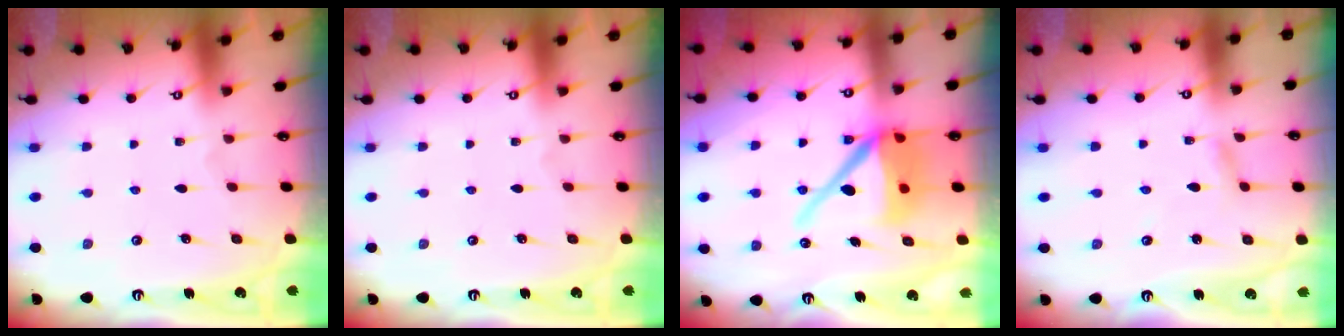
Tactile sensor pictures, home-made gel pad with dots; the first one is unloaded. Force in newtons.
{"total": 0.0}
{"total": 13.9, "press": 13.7, "slide": 1.9}
{"total": 1.6, "press": 1.5, "slide": 0.1}